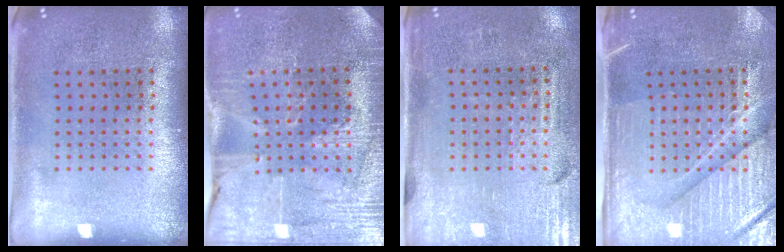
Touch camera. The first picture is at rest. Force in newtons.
{"total": 3.4, "press": 3.3, "slide": 0.7}
{"total": 3.4, "press": 3.1, "slide": 1.4}
{"total": 4.4, "press": 4.0, "slide": 2.0}